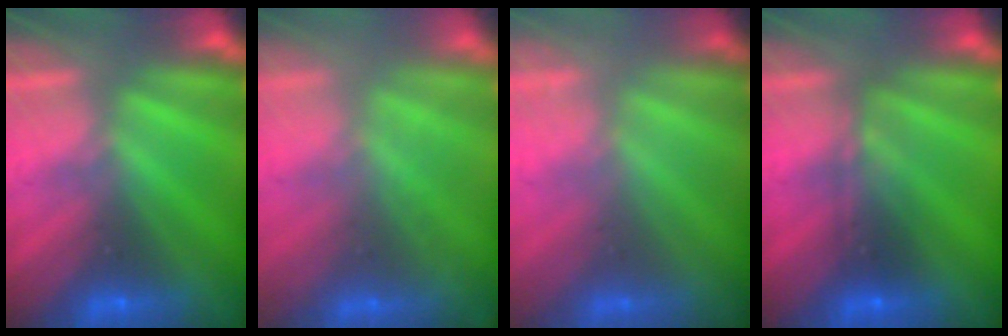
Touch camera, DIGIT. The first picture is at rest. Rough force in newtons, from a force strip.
{"total": 1.7}
{"total": 1.8}
{"total": 2.4}